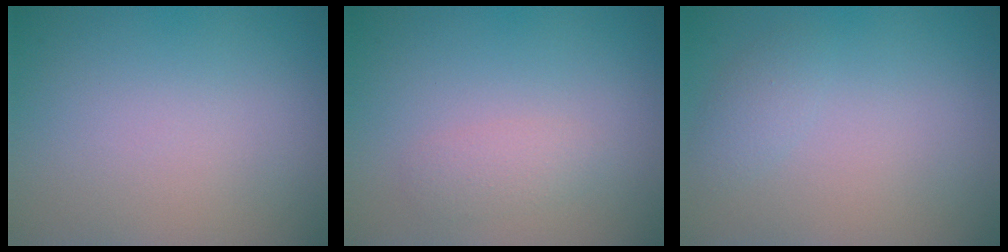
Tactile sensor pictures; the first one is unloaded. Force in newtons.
{"total": 1.5, "press": 1.5, "slide": 0.1}
{"total": 1.2, "press": 1.2, "slide": 0.1}